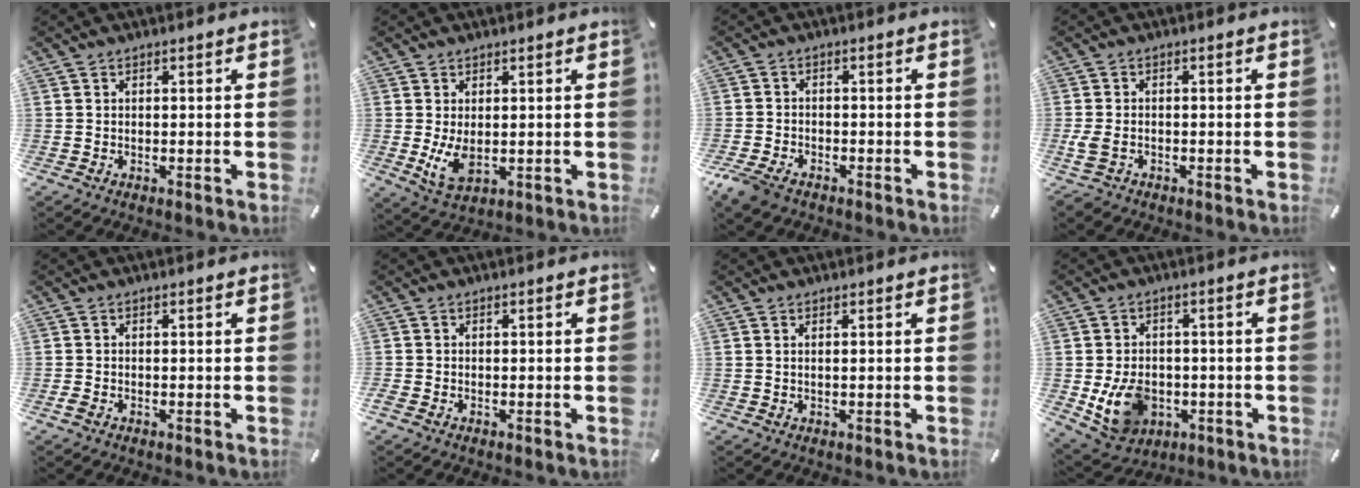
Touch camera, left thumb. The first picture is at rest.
{"total": 5.9, "force": [0.1, 3.6, 4.6], "torque": [-0.101, -0.009, 0.003]}
{"total": 4.3, "force": [-3.2, 2.4, 1.7], "torque": [-0.052, 0.009, -0.064]}
{"total": 3.8, "force": [-1.6, 2.5, 2.4], "torque": [-0.060, -0.001, -0.030]}
{"total": 1.0, "force": [-0.6, 0.5, 0.5], "torque": [-0.009, 0.000, -0.011]}
{"total": 0.9, "force": [-0.8, 0.5, 0.3], "torque": [-0.005, 0.001, -0.015]}
{"total": 0.6, "force": [0.1, 0.1, 0.5], "torque": [-0.013, -0.002, 0.003]}
{"total": 10.9, "force": [-2.4, 8.8, 5.9], "torque": [-0.120, 0.007, -0.041]}